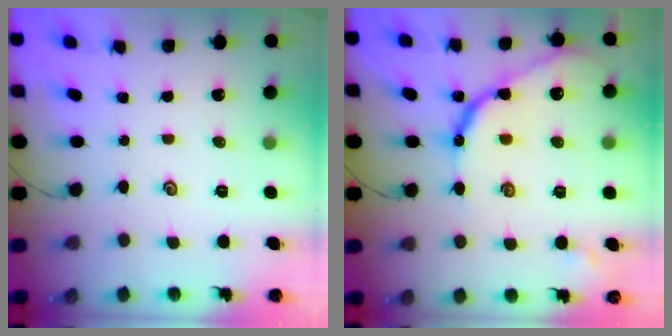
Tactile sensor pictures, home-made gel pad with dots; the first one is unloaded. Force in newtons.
{"total": 13.8, "press": 13.8, "slide": 1.3}